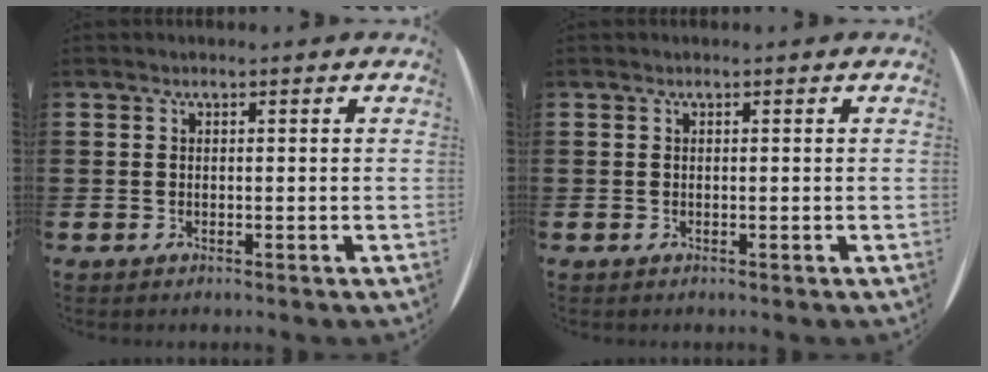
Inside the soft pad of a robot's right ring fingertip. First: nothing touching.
{"total": 0.0}